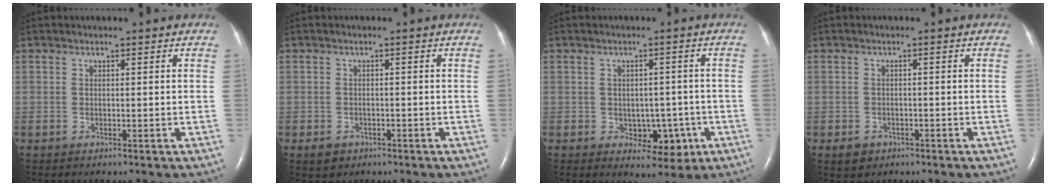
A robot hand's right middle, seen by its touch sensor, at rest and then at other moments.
{"total": 2.1, "force": [-1.2, 1.6, 0.5], "torque": [-0.008, 0.004, -0.012]}
{"total": 5.1, "force": [-1.6, 3.4, 3.5], "torque": [-0.037, 0.007, -0.009]}
{"total": 2.2, "force": [-1.2, 1.7, 0.5], "torque": [-0.008, 0.005, -0.013]}